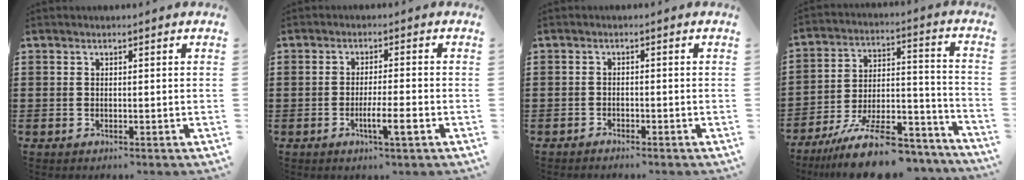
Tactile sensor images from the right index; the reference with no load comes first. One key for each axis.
{"total": 4.9, "fx": -2.0, "fy": 0.4, "fz": 4.4, "tx": -0.071, "ty": -0.007, "tz": -0.034}
{"total": 1.0, "fx": -1.0, "fy": 0.1, "fz": 0.1, "tx": -0.006, "ty": 0.000, "tz": -0.021}
{"total": 14.6, "fx": -11.9, "fy": 3.7, "fz": 7.7, "tx": -0.122, "ty": 0.050, "tz": -0.214}